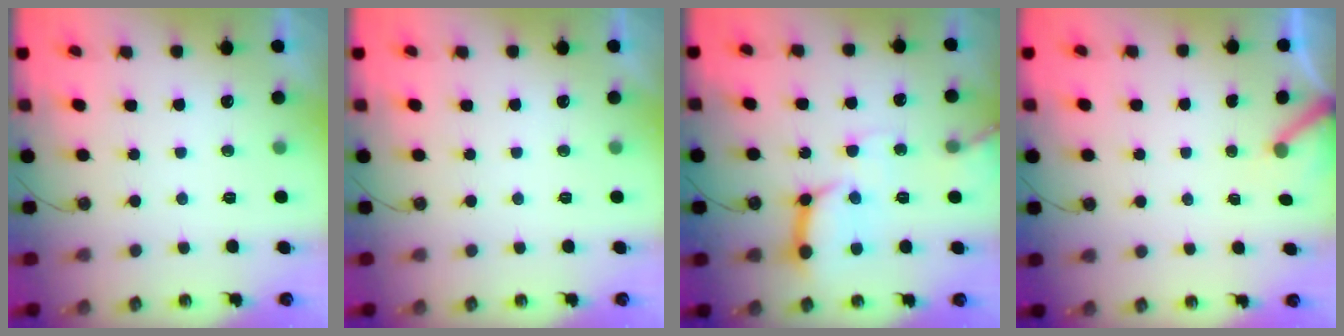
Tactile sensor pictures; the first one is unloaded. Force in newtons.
{"total": 0.0}
{"total": 13.6, "press": 13.5, "slide": 1.8}
{"total": 3.5, "press": 3.5, "slide": 0.3}